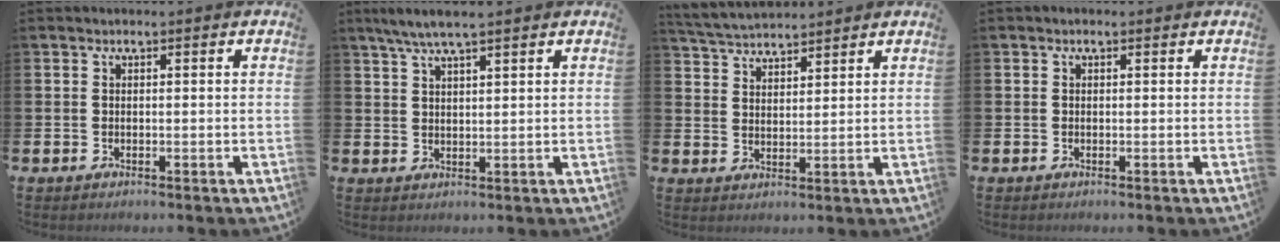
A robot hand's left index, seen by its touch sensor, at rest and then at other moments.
{"total": 4.6, "force": [3.8, 0.5, 2.5], "torque": [-0.055, -0.004, 0.069]}
{"total": 4.3, "force": [4.3, 0.5, 0.3], "torque": [-0.028, -0.019, 0.078]}
{"total": 0.0}